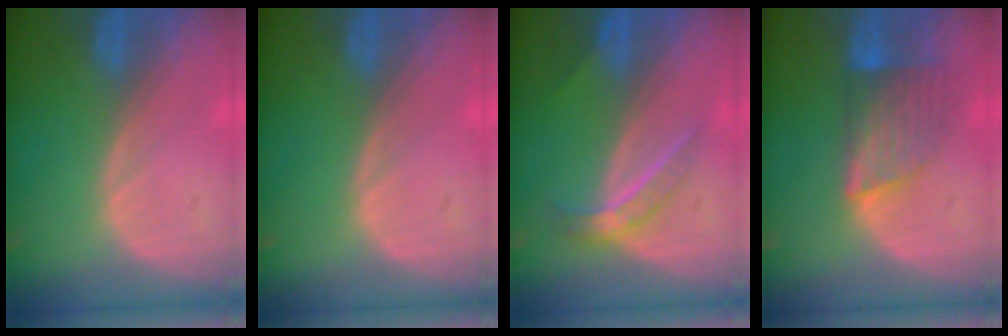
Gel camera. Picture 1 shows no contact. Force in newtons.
{"total": 0.0}
{"total": 4.6, "press": 4.1, "slide": 2.3}
{"total": 7.0, "press": 6.4, "slide": 2.8}